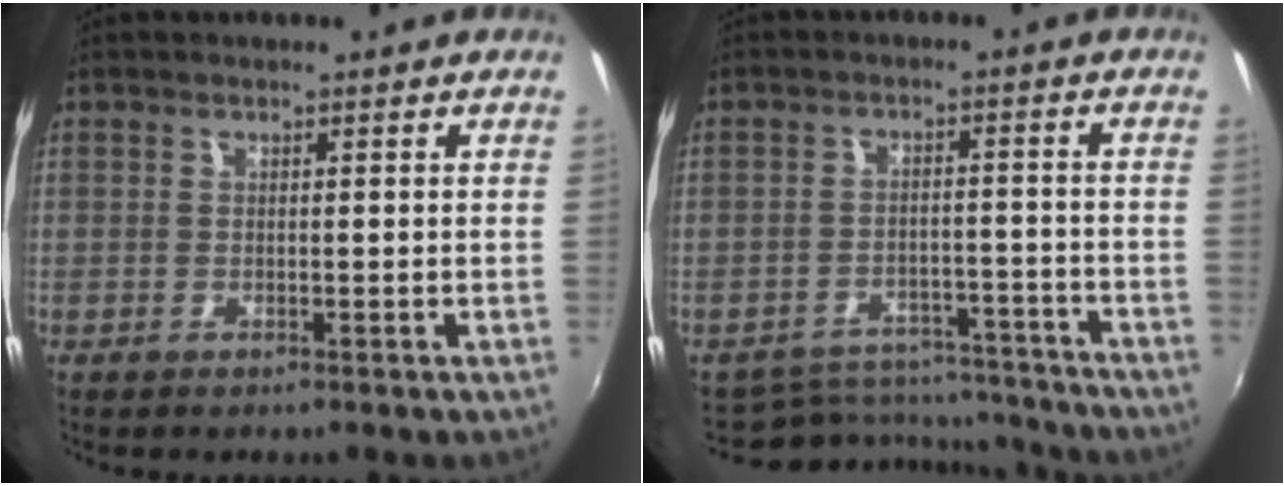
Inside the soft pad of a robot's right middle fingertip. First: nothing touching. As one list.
[{"total": 13.9, "force": [-12.7, 4.9, 2.7], "torque": [-0.064, 0.026, -0.160]}]